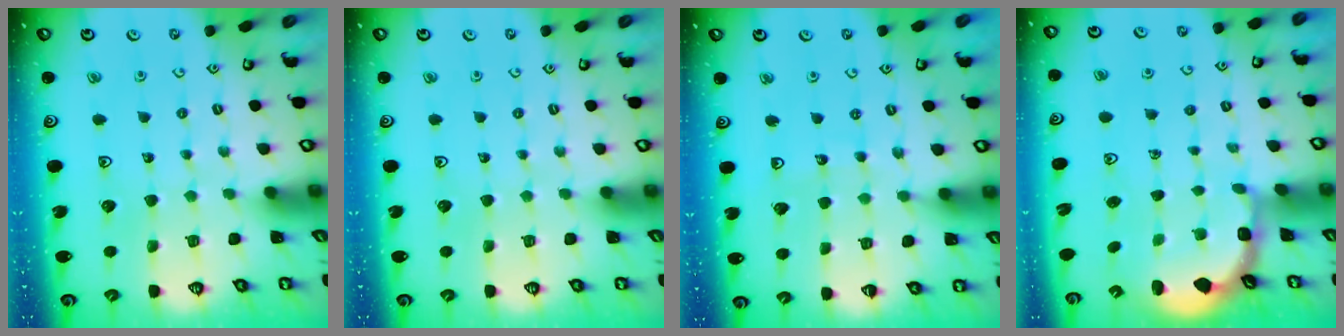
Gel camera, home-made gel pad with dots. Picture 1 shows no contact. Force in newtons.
{"total": 0.0}
{"total": 3.8, "press": 3.8, "slide": 0.3}
{"total": 2.9, "press": 1.8, "slide": 2.2}